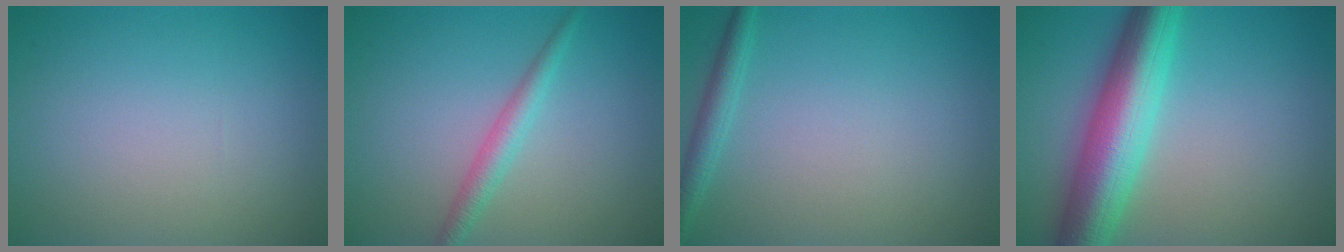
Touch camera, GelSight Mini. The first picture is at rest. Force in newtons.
{"total": 2.2, "press": 2.1, "slide": 0.1}
{"total": 1.8, "press": 1.8, "slide": 0.1}
{"total": 8.6, "press": 8.6, "slide": 0.2}